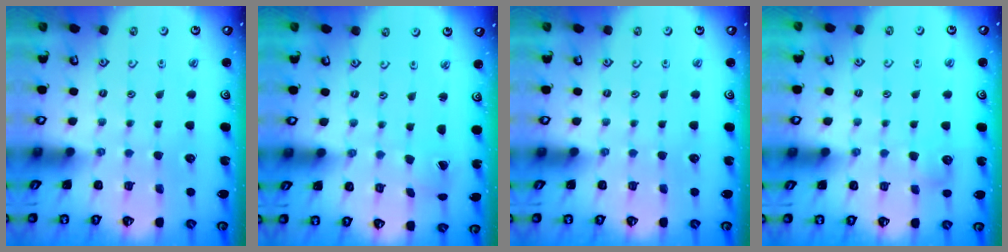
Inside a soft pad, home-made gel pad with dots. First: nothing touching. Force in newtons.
{"total": 0.8, "press": 0.8, "slide": 0.0}
{"total": 0.0}
{"total": 6.0, "press": 6.0, "slide": 0.5}